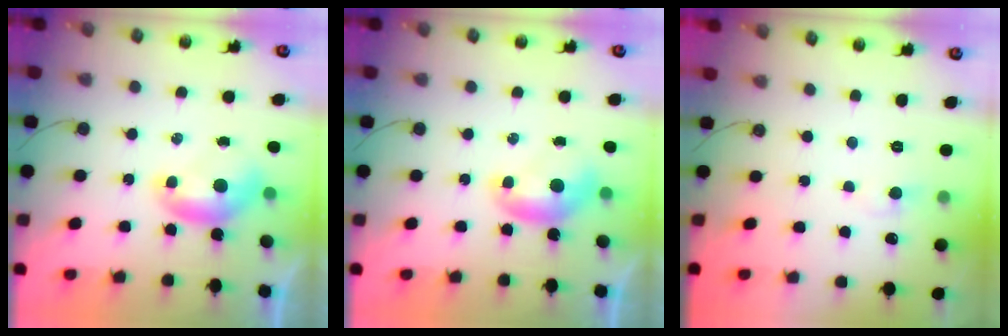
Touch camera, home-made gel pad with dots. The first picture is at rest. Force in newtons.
{"total": 0.0}
{"total": 0.8, "press": 0.5, "slide": 0.6}